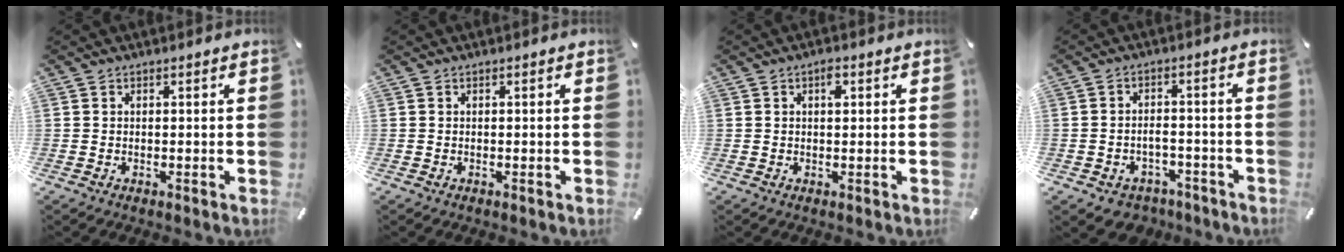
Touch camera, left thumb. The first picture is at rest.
{"total": 0.0}
{"total": 2.1, "force": [0.7, 1.0, 1.7], "torque": [-0.029, 0.002, 0.009]}
{"total": 4.5, "force": [-2.5, 3.5, 1.4], "torque": [-0.022, 0.019, -0.043]}